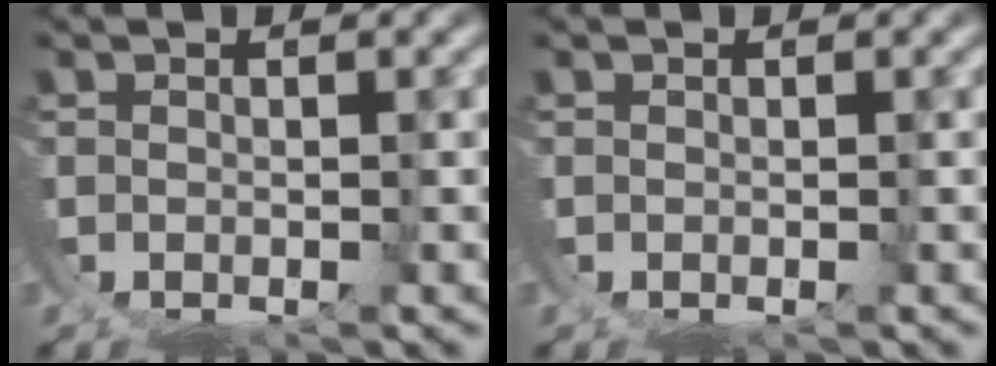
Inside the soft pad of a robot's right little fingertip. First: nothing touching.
{"total": 0.0}